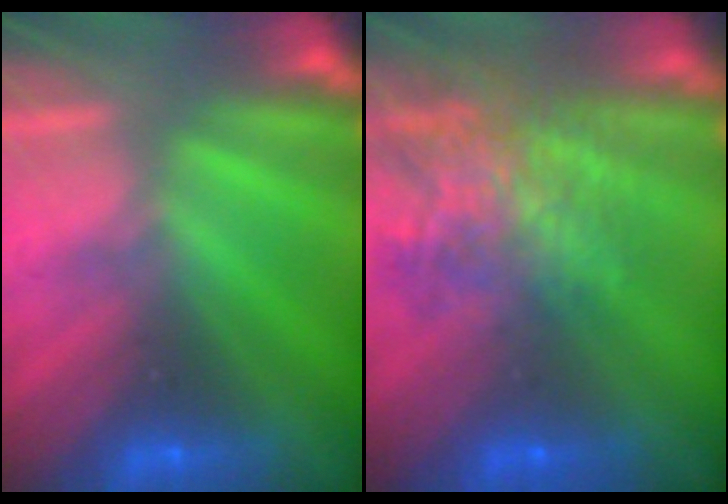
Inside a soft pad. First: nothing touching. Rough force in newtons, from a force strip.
{"total": 9.4}